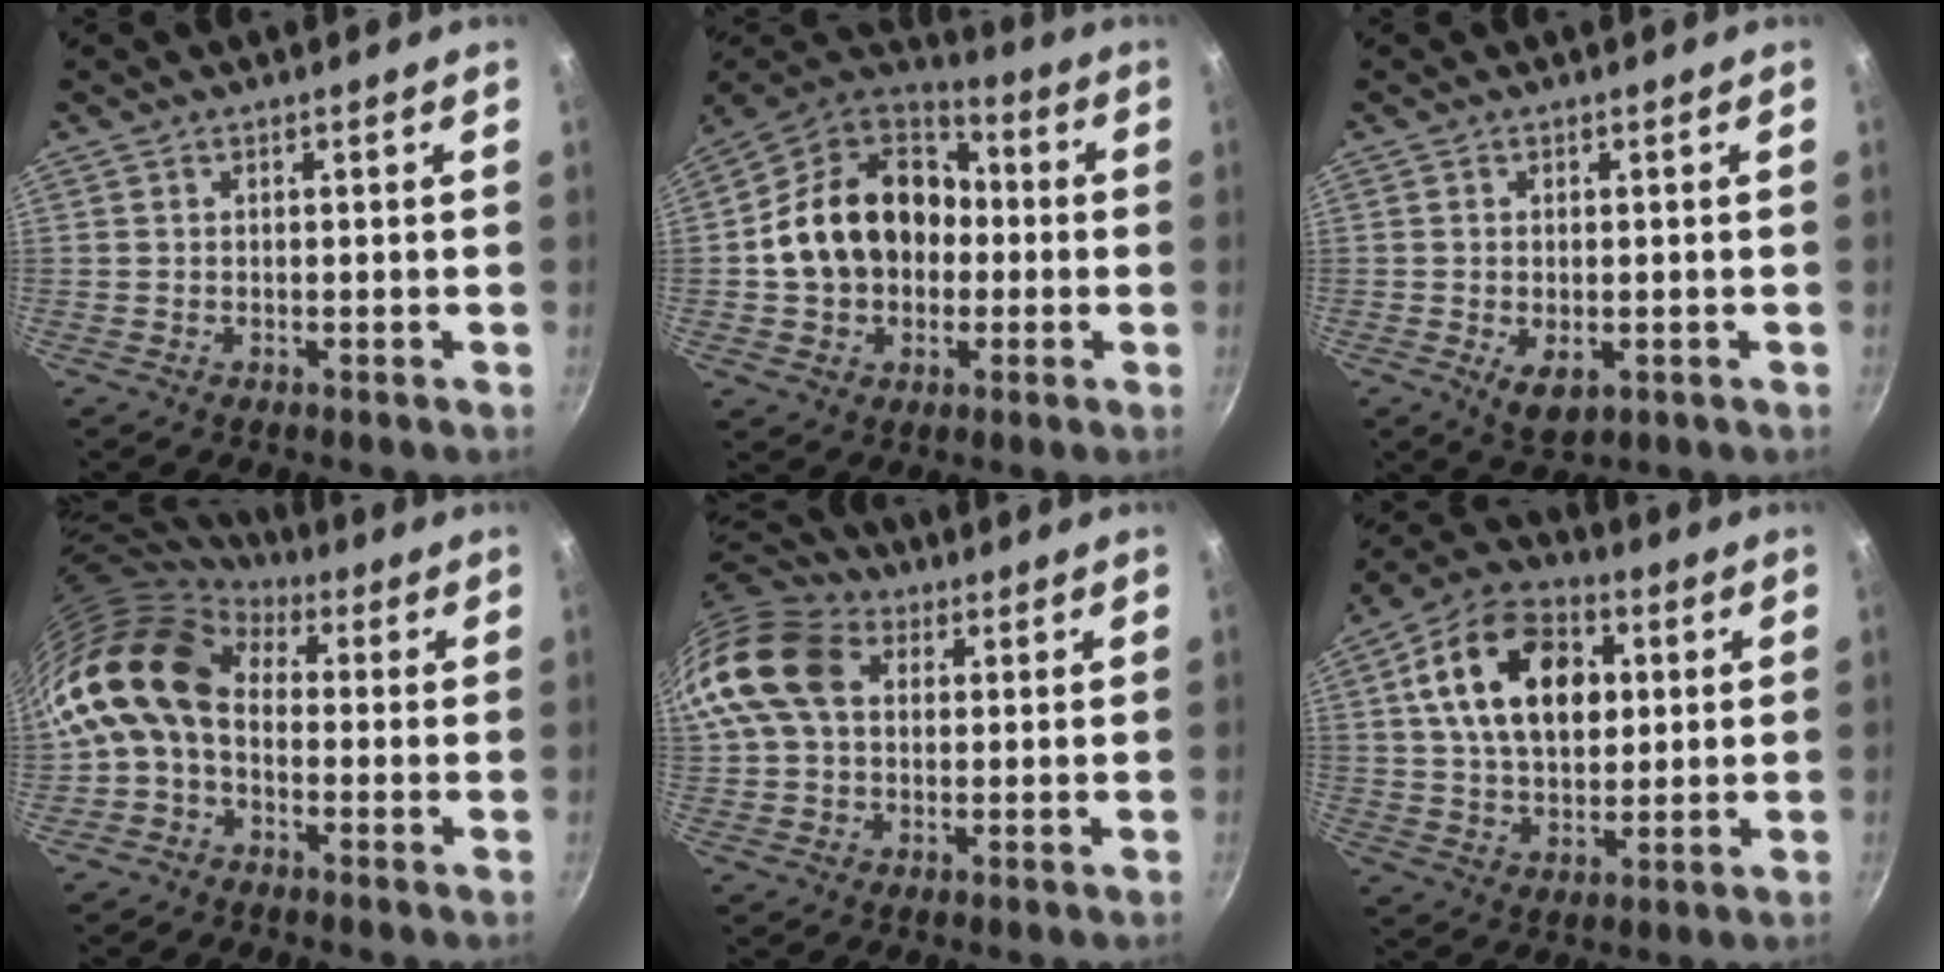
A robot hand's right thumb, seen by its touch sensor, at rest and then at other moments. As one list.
[{"total": 20.1, "force": [-0.2, 15.8, 12.4], "torque": [-0.195, 0.047, -0.009]}, {"total": 4.6, "force": [-1.1, 2.6, 3.6], "torque": [-0.057, -0.015, -0.011]}, {"total": 12.7, "force": [0.5, 9.1, 8.8], "torque": [-0.148, 0.025, -0.014]}, {"total": 14.7, "force": [3.2, 10.8, 9.4], "torque": [-0.172, 0.024, 0.043]}, {"total": 18.4, "force": [4.4, 12.1, 13.1], "torque": [-0.195, 0.008, 0.064]}]